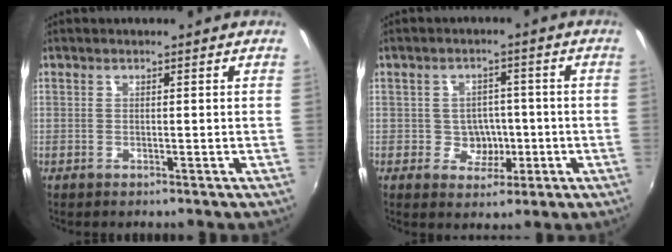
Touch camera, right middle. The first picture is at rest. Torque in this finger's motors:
{"motor_torque": [0.11, -0.14, 0.02, 0.00]}